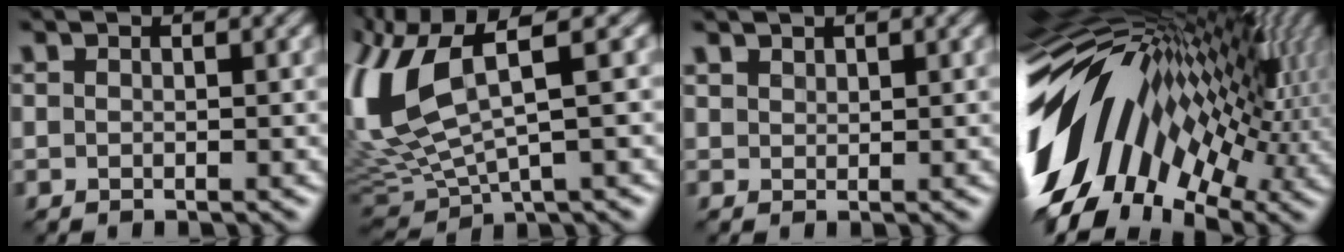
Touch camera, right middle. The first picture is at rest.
{"total": 10.4, "force": [2.0, 4.7, 9.1], "torque": [-0.229, -0.009, 0.040]}
{"total": 1.1, "force": [0.9, 0.6, 0.1], "torque": [-0.011, 0.000, 0.020]}
{"total": 16.8, "force": [-0.1, 8.9, 14.2], "torque": [-0.228, -0.001, -0.010]}